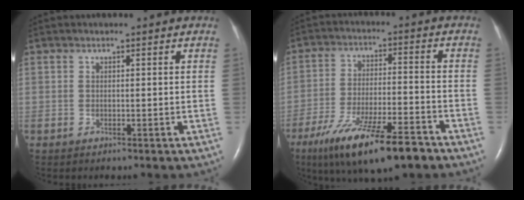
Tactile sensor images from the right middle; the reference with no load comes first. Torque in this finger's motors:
{"motor_torque": [1.16, -0.98, 0.33, 0.13]}